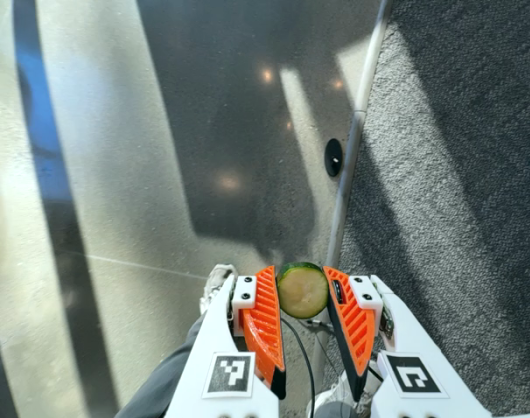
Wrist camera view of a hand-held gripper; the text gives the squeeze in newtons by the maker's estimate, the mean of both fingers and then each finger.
{"total": 6.6, "left": 6.3, "right": 6.9}